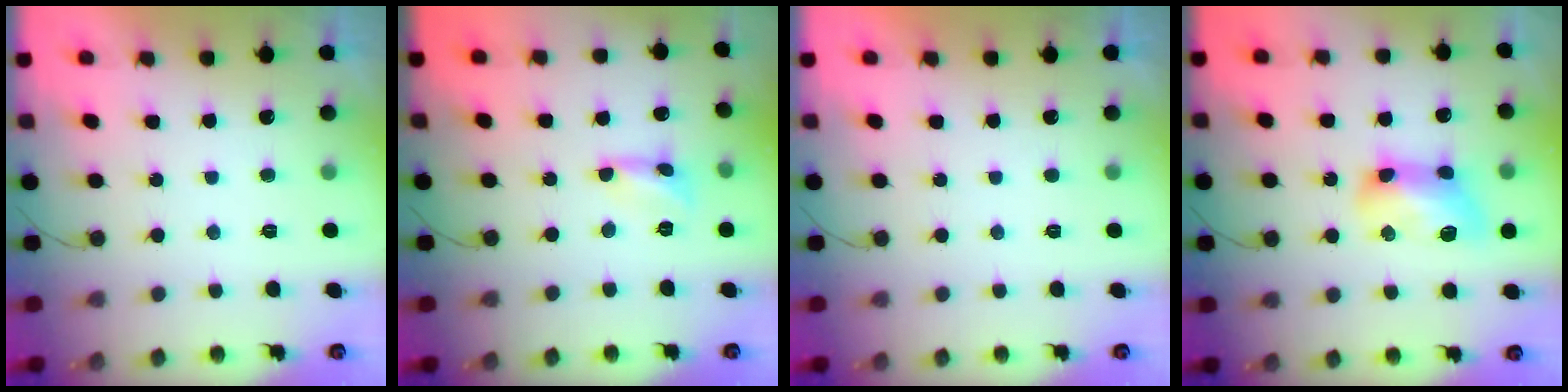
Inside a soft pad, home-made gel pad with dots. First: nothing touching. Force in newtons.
{"total": 2.4, "press": 2.4, "slide": 0.2}
{"total": 0.0}
{"total": 12.5, "press": 12.5, "slide": 0.4}